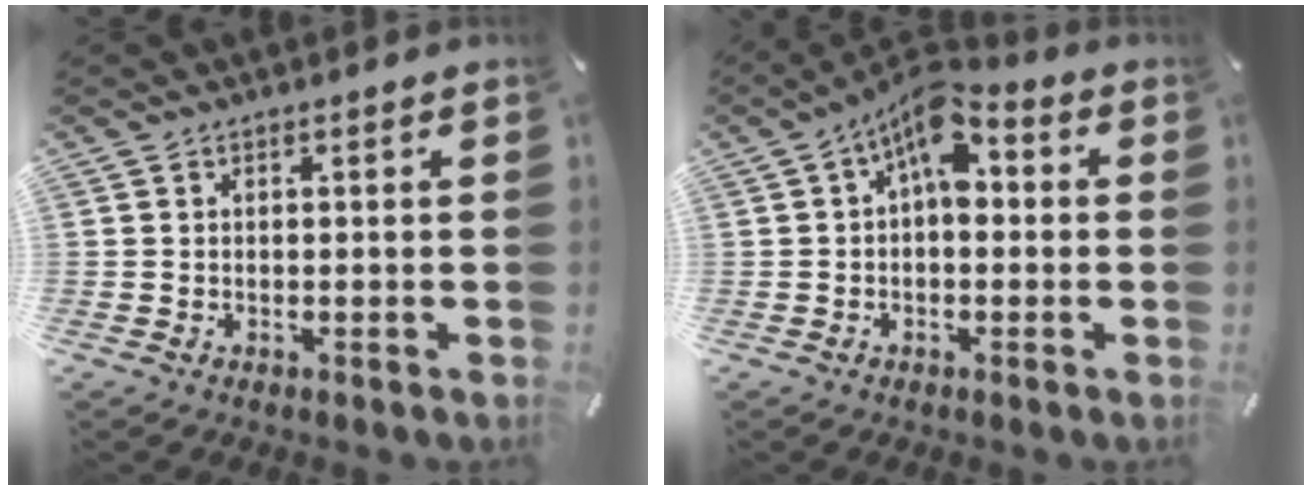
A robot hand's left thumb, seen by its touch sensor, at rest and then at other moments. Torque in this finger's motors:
{"motor_torque": [0.44, 0.56, 0.26, 0.05, 0.12]}